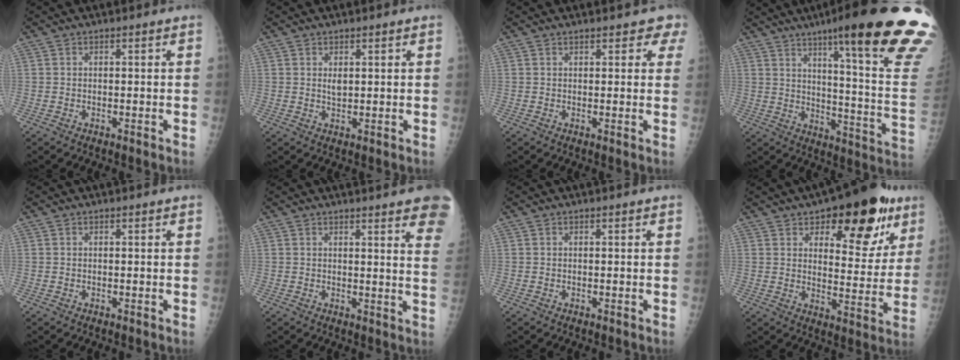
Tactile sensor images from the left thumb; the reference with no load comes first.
{"total": 1.7, "force": [0.7, 0.9, 1.3], "torque": [-0.018, -0.005, 0.013]}
{"total": 3.5, "force": [2.9, 1.6, 1.2], "torque": [0.018, -0.007, 0.021]}
{"total": 27.9, "force": [17.9, 2.3, 21.2], "torque": [-0.236, -0.084, 0.244]}
{"total": 0.0}
{"total": 13.8, "force": [9.7, 2.0, 9.6], "torque": [-0.099, -0.034, 0.096]}
{"total": 0.0}
{"total": 19.6, "force": [10.3, 9.0, 14.0], "torque": [-0.131, -0.038, 0.143]}